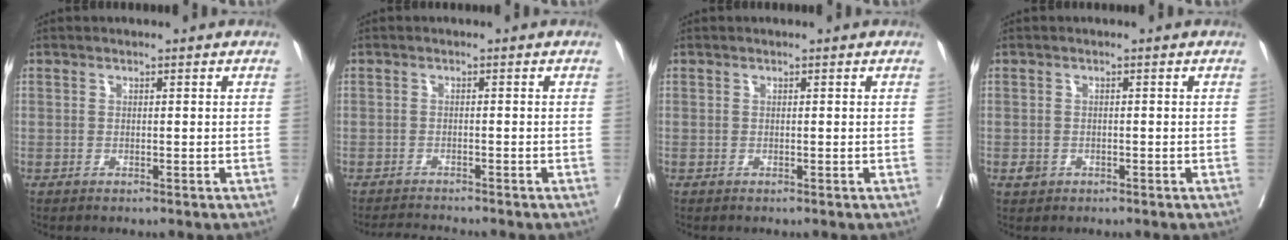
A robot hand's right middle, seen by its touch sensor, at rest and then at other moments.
{"total": 2.7, "force": [-2.6, -0.7, 0.2], "torque": [-0.004, -0.016, -0.044]}
{"total": 0.0}
{"total": 1.4, "force": [-0.6, 1.1, 0.4], "torque": [-0.006, 0.004, -0.006]}